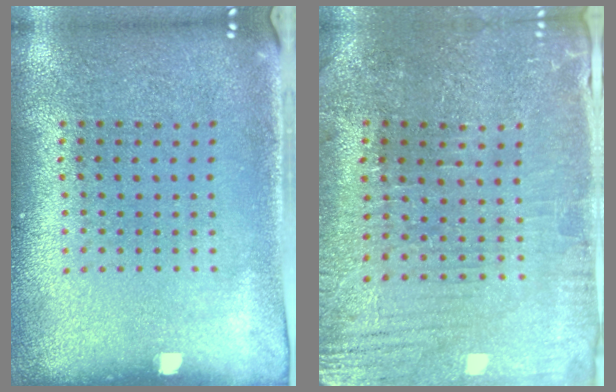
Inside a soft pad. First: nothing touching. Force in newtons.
{"total": 0.9, "press": 0.8, "slide": 0.4}